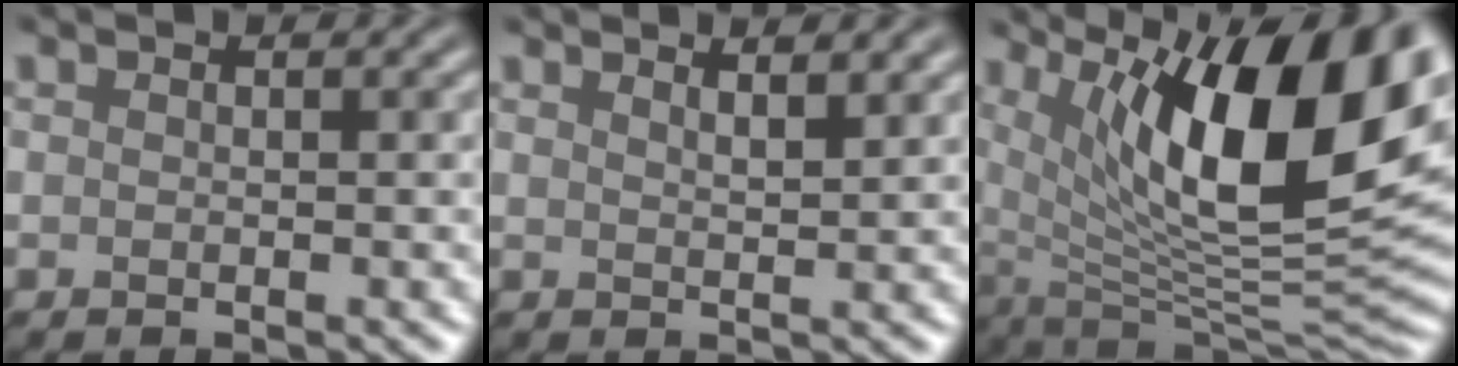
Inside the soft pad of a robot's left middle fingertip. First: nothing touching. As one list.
[{"total": 2.2, "force": [1.9, 0.4, 1.1], "torque": [-0.005, 0.009, 0.013]}, {"total": 14.9, "force": [5.5, 5.0, 12.9], "torque": [-0.179, -0.005, 0.086]}]